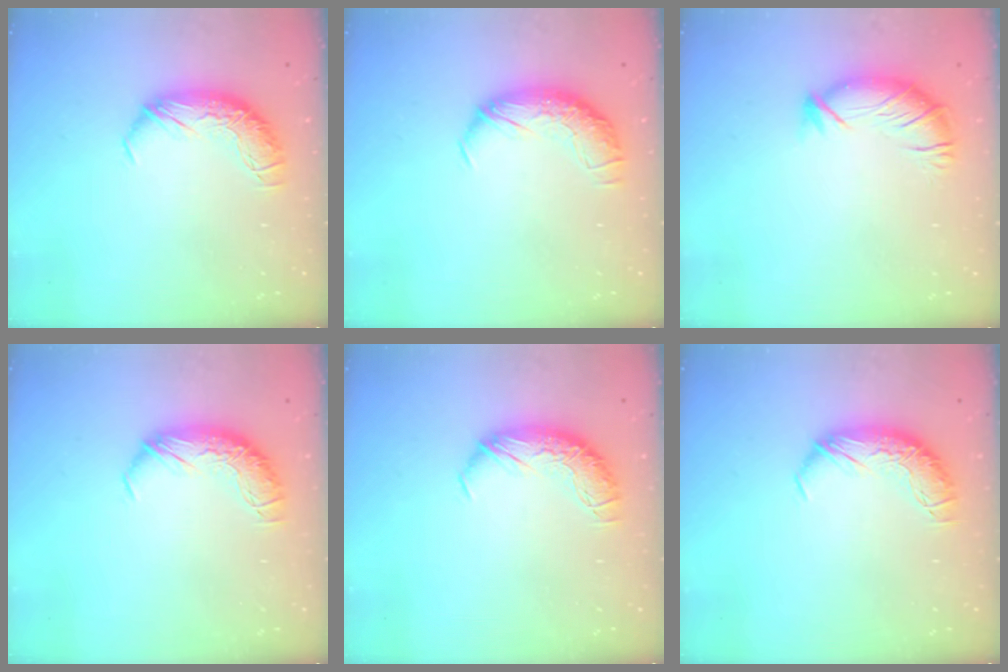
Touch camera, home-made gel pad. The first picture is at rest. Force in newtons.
{"total": 1.7, "press": 0.6, "slide": 1.6}
{"total": 2.9, "press": 1.9, "slide": 2.2}
{"total": 0.0}
{"total": 0.0}
{"total": 0.0}